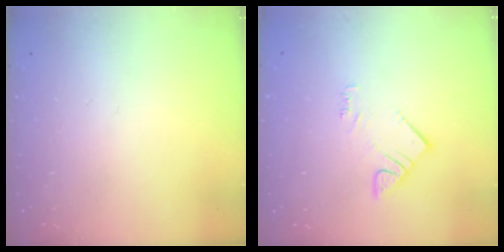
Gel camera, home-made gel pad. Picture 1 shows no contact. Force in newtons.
{"total": 3.1, "press": 3.0, "slide": 0.4}